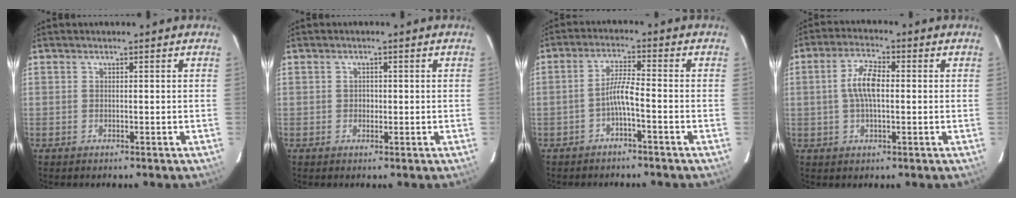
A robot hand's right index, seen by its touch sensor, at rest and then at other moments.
{"total": 1.2, "force": [0.0, 1.2, 0.4], "torque": [-0.003, 0.003, 0.001]}
{"total": 3.8, "force": [-2.0, -0.1, 3.2], "torque": [-0.069, 0.010, -0.037]}
{"total": 6.6, "force": [0.3, 2.7, 6.1], "torque": [-0.117, 0.012, 0.006]}